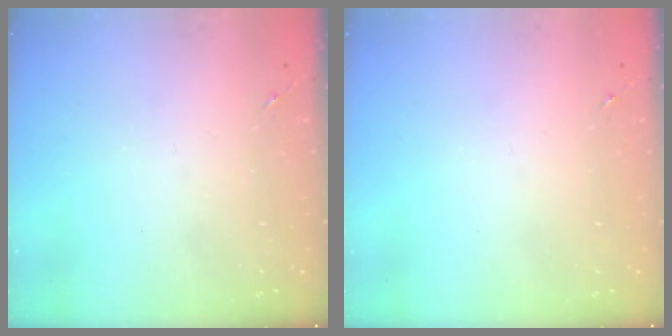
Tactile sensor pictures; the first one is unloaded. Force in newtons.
{"total": 0.0}